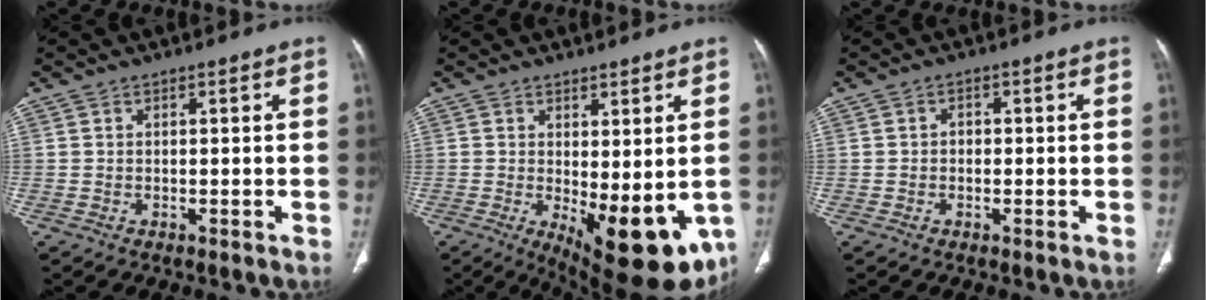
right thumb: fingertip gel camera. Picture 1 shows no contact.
{"total": 14.5, "force": [-2.9, 5.8, 13.0], "torque": [-0.165, -0.028, -0.020]}
{"total": 1.2, "force": [-0.2, 1.0, 0.6], "torque": [-0.001, 0.005, -0.008]}